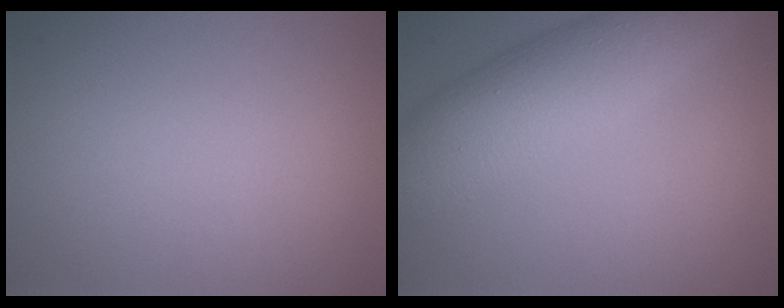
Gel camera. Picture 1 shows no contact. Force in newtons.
{"total": 7.5, "press": 7.5, "slide": 0.2}